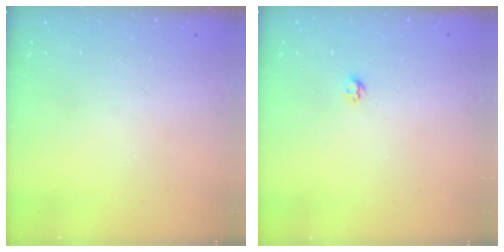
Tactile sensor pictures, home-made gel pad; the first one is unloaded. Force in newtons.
{"total": 2.7, "press": 2.7, "slide": 0.4}